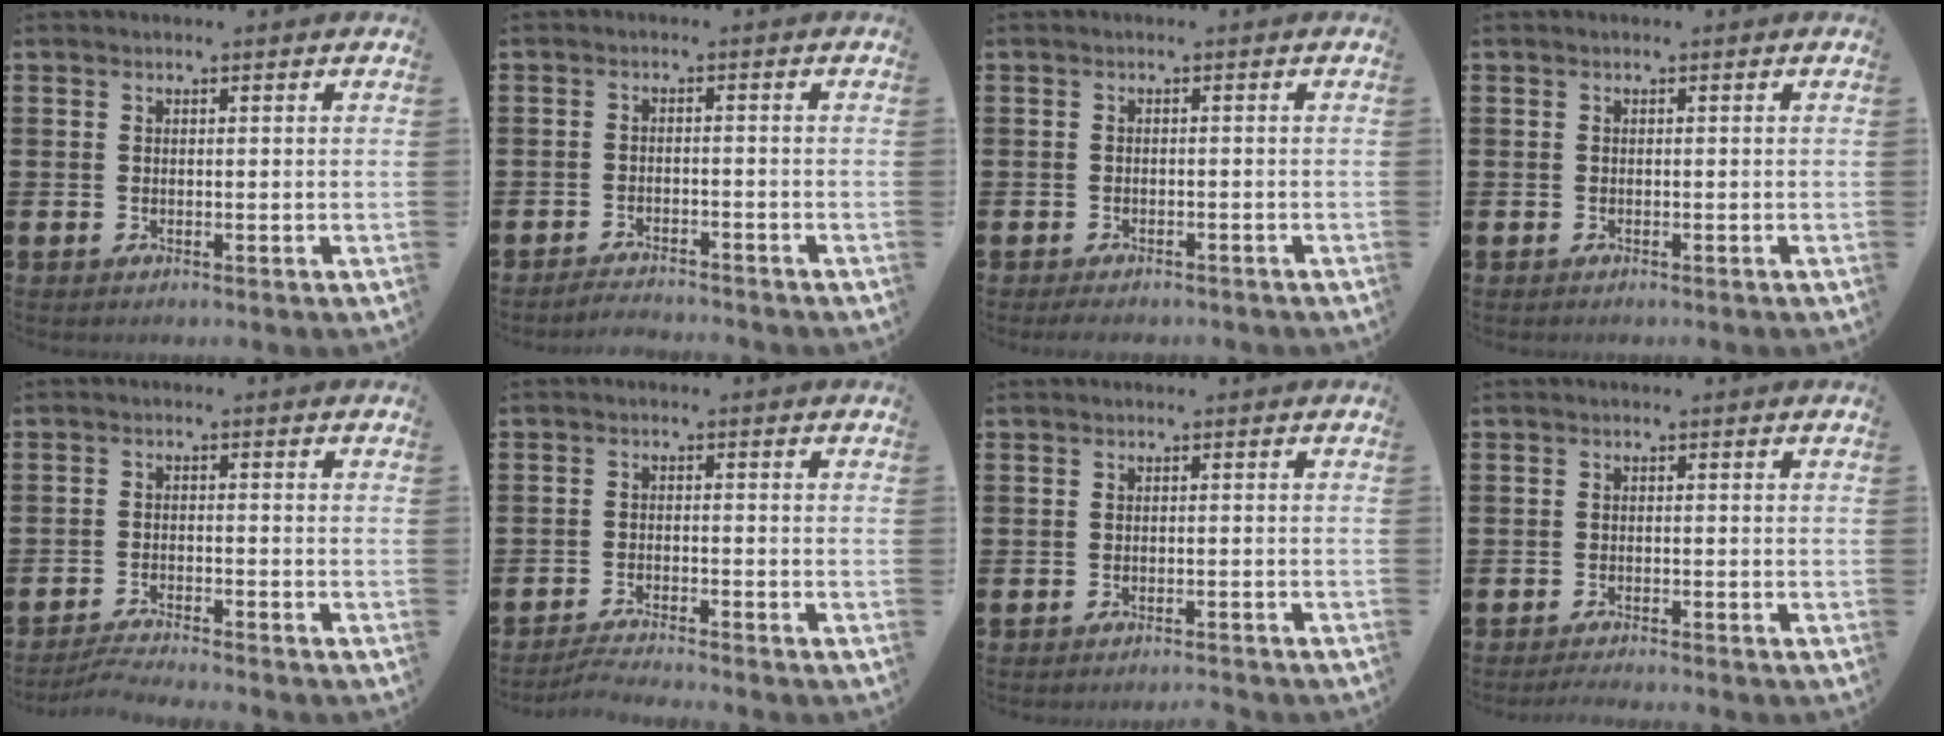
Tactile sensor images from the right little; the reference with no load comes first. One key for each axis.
{"total": 2.0, "fx": -2.0, "fy": -0.1, "fz": -0.1, "tx": -0.004, "ty": 0.004, "tz": -0.043}
{"total": 1.0, "fx": -1.0, "fy": 0.2, "fz": 0.3, "tx": -0.009, "ty": 0.000, "tz": -0.020}
{"total": 0.0}
{"total": 2.6, "fx": -2.5, "fy": -0.2, "fz": 0.6, "tx": -0.009, "ty": 0.004, "tz": -0.051}
{"total": 2.3, "fx": -2.3, "fy": -0.2, "fz": 0.5, "tx": -0.009, "ty": 0.005, "tz": -0.046}
{"total": 1.0, "fx": -1.0, "fy": -0.2, "fz": 0.1, "tx": 0.000, "ty": 0.001, "tz": -0.021}
{"total": 1.1, "fx": -1.1, "fy": -0.1, "fz": 0.3, "tx": -0.005, "ty": -0.001, "tz": -0.021}